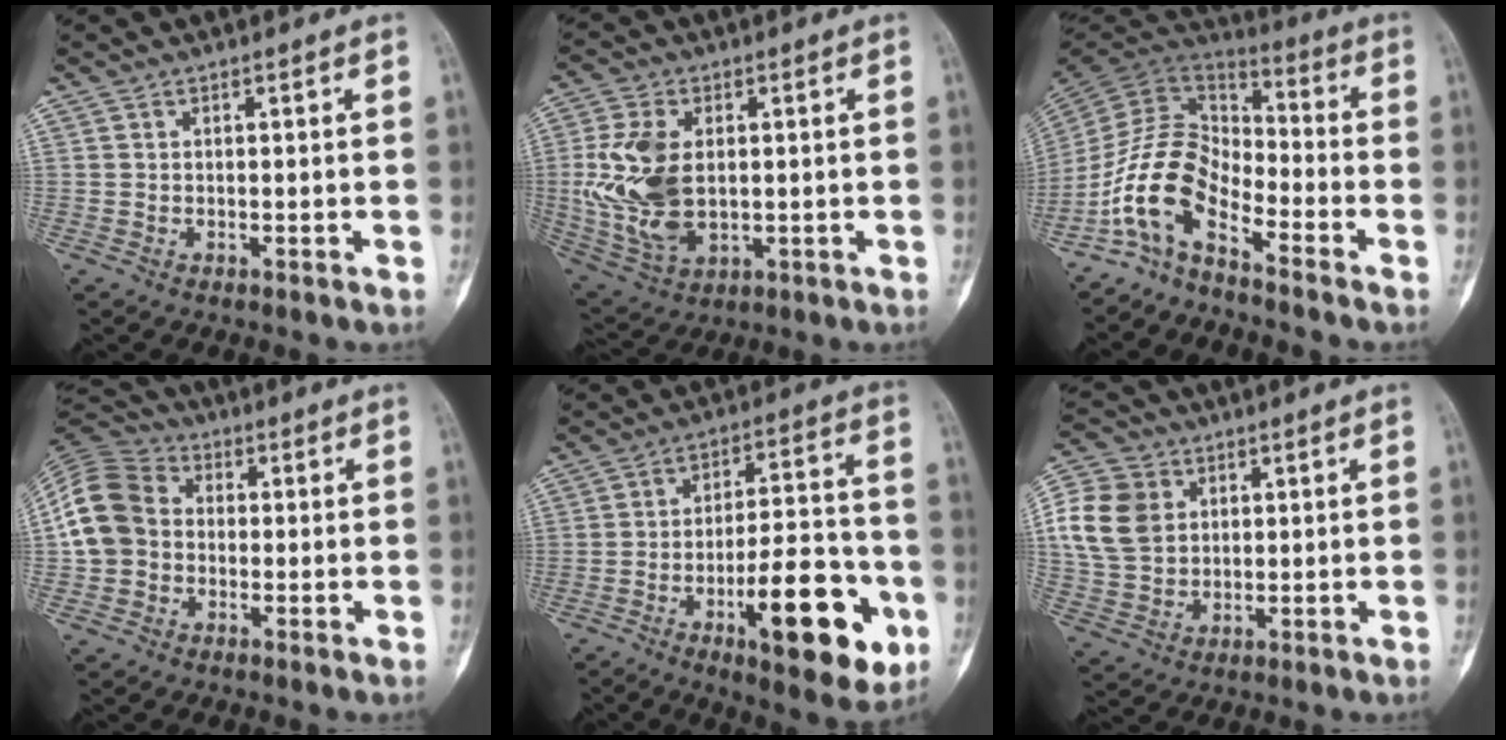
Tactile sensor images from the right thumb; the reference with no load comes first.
{"total": 14.3, "force": [0.8, 8.7, 11.3], "torque": [-0.235, -0.007, 0.028]}
{"total": 11.6, "force": [-7.1, 5.5, 7.3], "torque": [-0.135, 0.084, -0.152]}
{"total": 11.2, "force": [-0.3, 9.5, 5.9], "torque": [-0.109, 0.031, -0.019]}
{"total": 20.8, "force": [-7.8, 7.1, 17.9], "torque": [-0.237, 0.031, -0.110]}
{"total": 12.4, "force": [3.0, 9.8, 6.9], "torque": [-0.129, 0.002, 0.058]}